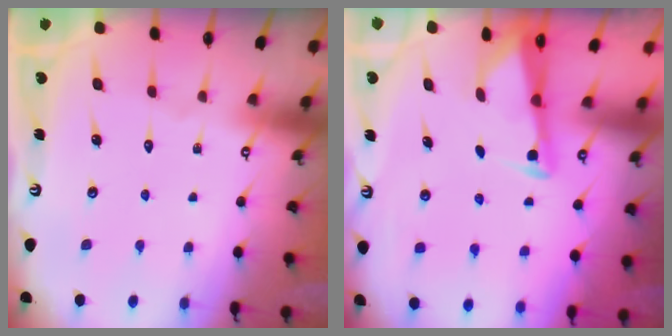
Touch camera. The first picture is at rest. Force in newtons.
{"total": 2.7, "press": 2.7, "slide": 0.2}